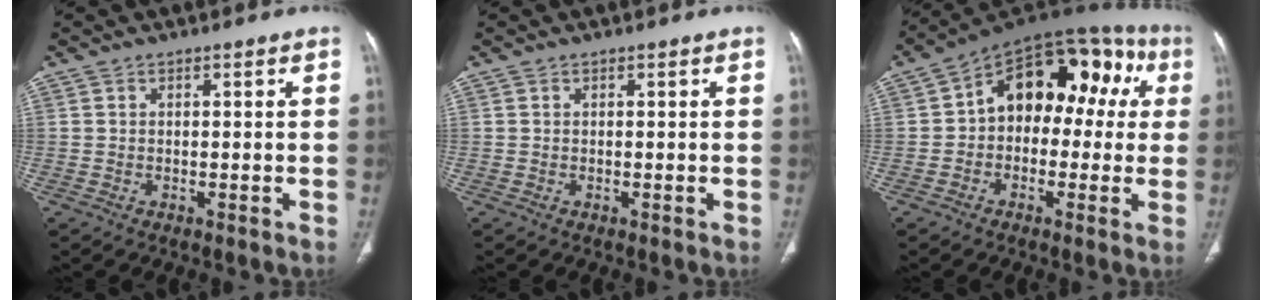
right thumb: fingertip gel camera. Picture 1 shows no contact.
{"total": 0.0}
{"total": 18.4, "force": [2.5, 12.0, 13.7], "torque": [-0.133, 0.056, 0.021]}